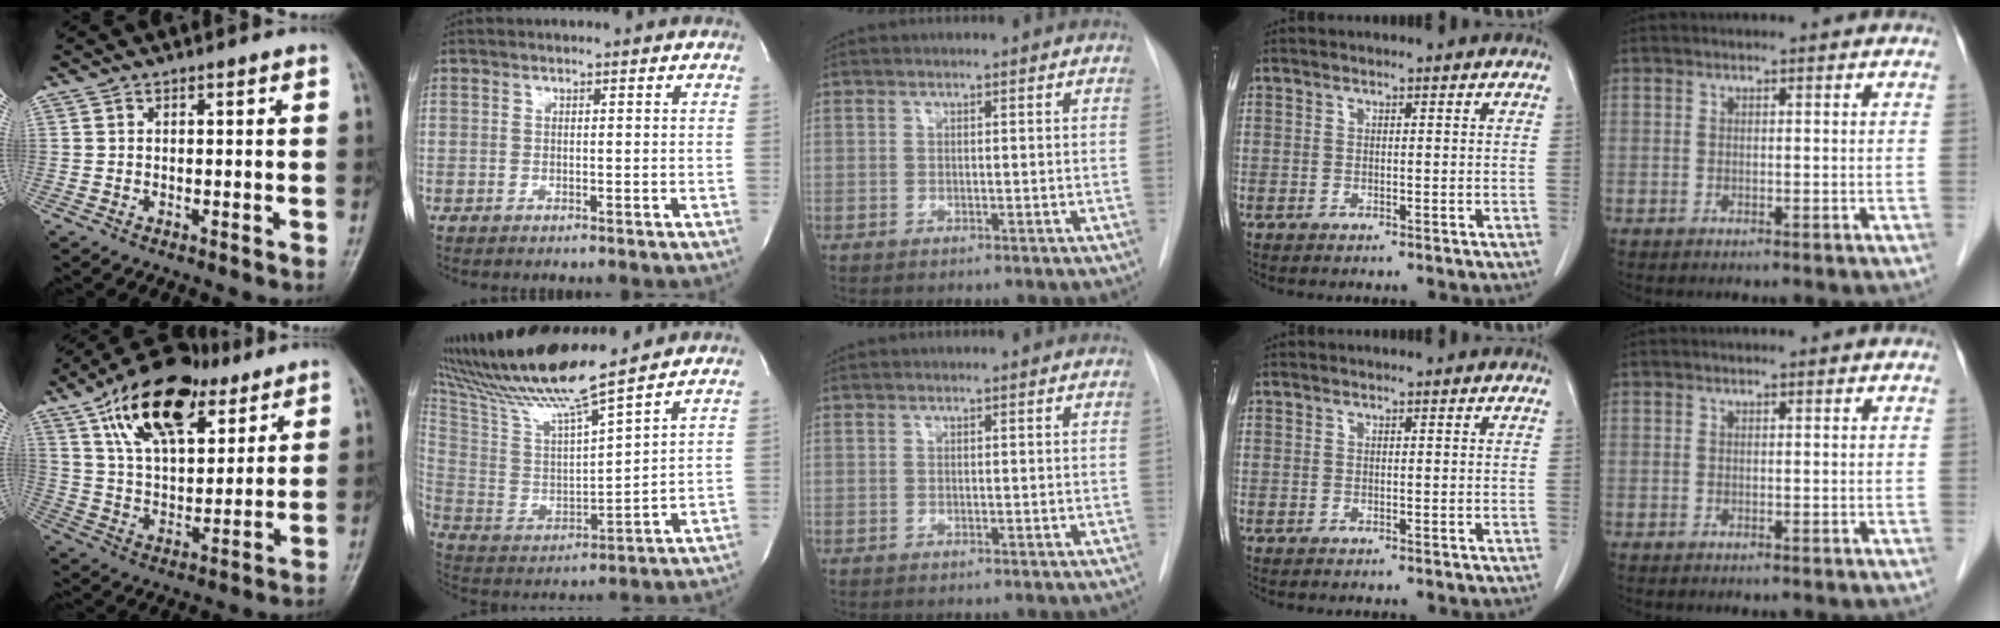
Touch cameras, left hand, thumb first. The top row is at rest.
{"thumb": {"total": 20.7, "force": [11.2, 10.4, 14.0], "torque": [-0.205, -0.027, 0.195]}, "index": {"total": 15.5, "force": [13.7, -1.5, 7.1], "torque": [-0.152, -0.003, 0.259]}}